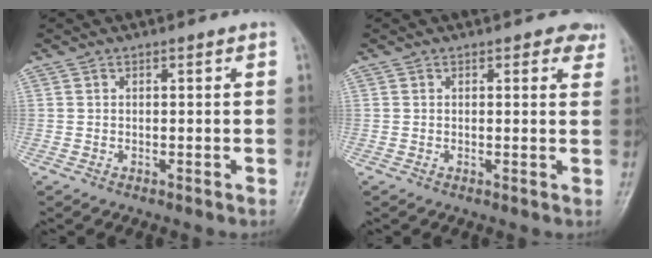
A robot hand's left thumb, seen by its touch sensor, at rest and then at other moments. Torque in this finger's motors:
{"motor_torque": [0.02, 0.04, -0.14, -0.06, 0.02]}